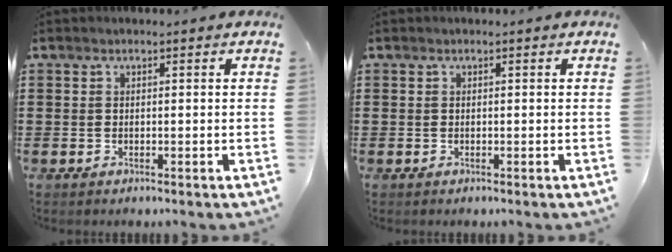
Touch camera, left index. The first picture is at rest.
{"total": 0.0}